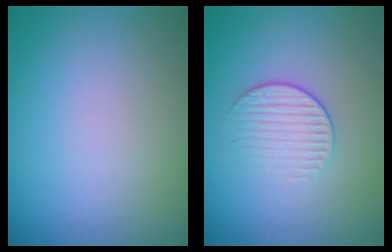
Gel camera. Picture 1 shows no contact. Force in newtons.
{"total": 1.7, "press": 1.1, "slide": 1.3}